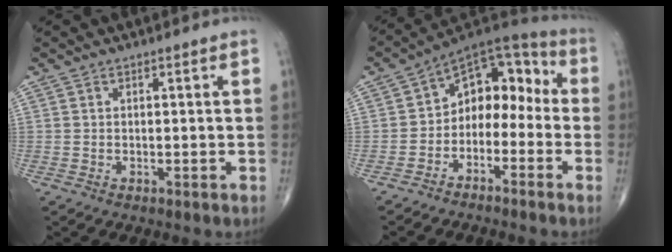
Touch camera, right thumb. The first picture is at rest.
{"total": 11.9, "force": [-2.8, 8.2, 8.1], "torque": [-0.077, 0.073, -0.062]}